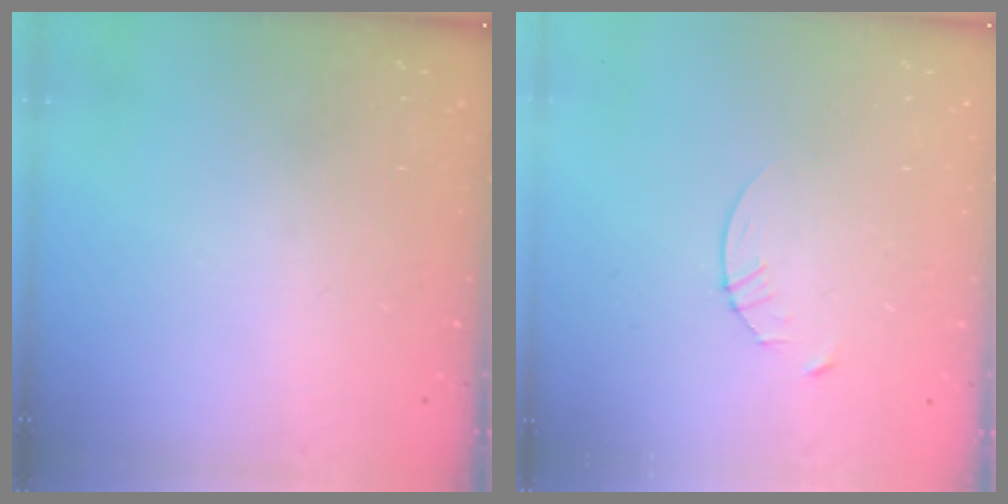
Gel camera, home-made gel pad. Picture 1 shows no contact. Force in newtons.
{"total": 2.9, "press": 2.9, "slide": 0.4}